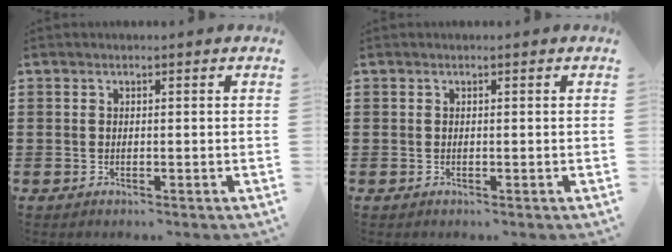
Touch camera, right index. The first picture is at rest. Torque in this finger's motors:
{"motor_torque": [-0.11, 0.11, 0.00, 0.00]}